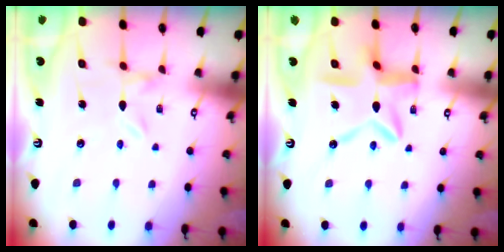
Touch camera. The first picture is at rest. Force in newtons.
{"total": 13.9, "press": 13.9, "slide": 1.5}